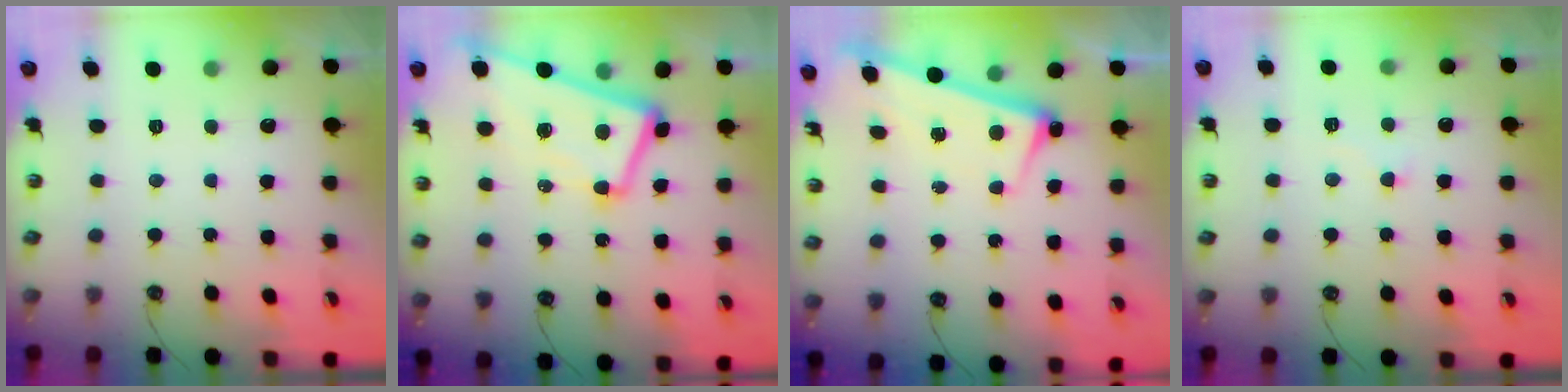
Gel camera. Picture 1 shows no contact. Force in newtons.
{"total": 7.2, "press": 7.1, "slide": 1.1}
{"total": 2.5, "press": 2.4, "slide": 0.5}
{"total": 2.8, "press": 2.7, "slide": 0.7}